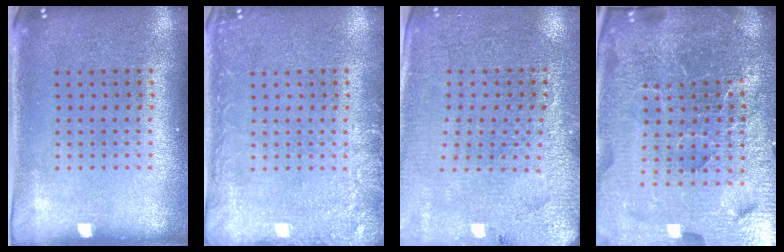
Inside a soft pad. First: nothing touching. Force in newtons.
{"total": 2.4, "press": 2.4, "slide": 0.4}
{"total": 2.8, "press": 2.8, "slide": 0.5}
{"total": 7.1, "press": 6.1, "slide": 3.6}